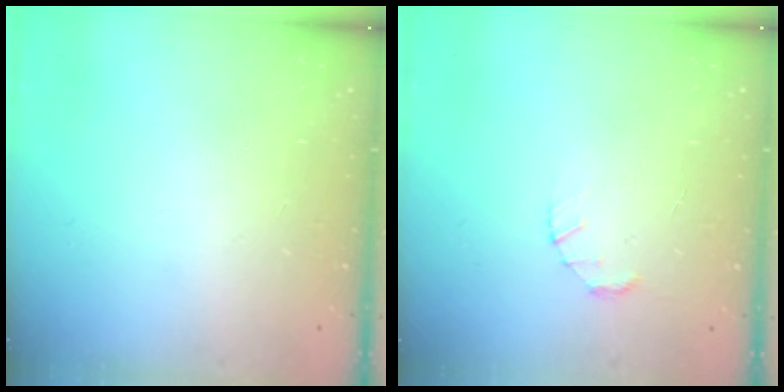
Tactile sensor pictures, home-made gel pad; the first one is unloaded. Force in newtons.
{"total": 1.5, "press": 1.5, "slide": 0.3}